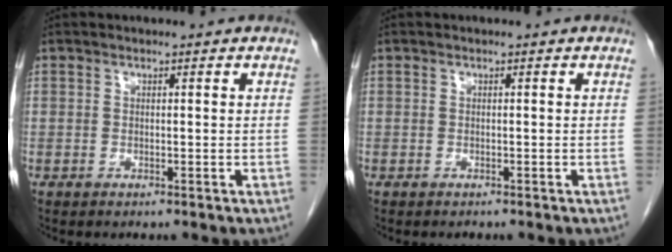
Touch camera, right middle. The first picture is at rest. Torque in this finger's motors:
{"motor_torque": [0.00, 0.00, -0.01, -0.01]}